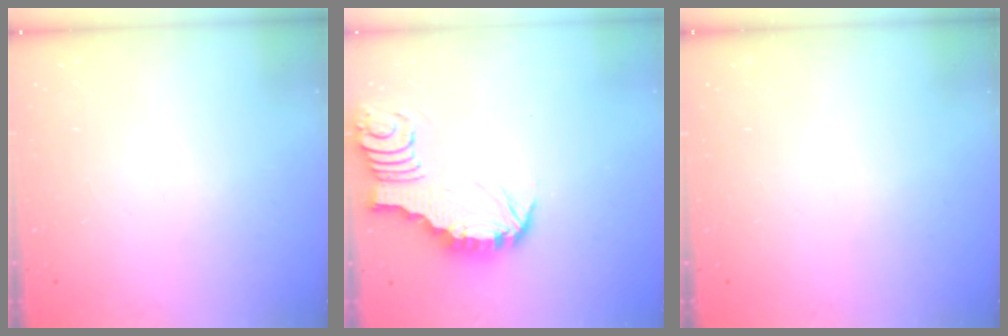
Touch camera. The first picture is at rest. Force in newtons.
{"total": 3.2, "press": 3.2, "slide": 0.3}
{"total": 0.0}